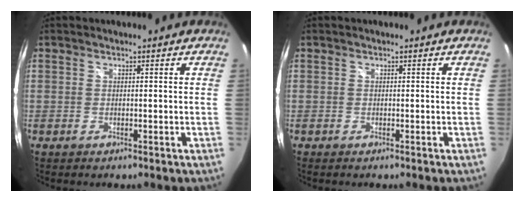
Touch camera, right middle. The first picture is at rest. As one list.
[{"total": 0.0}]